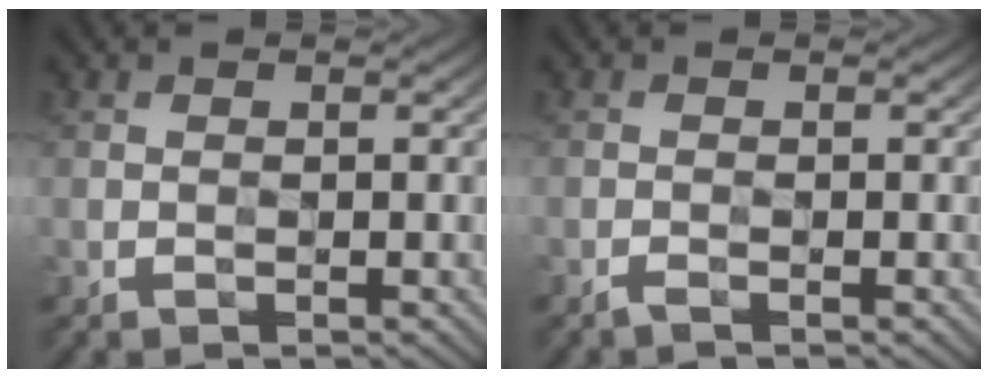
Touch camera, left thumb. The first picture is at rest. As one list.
[{"total": 0.9, "force": [-0.8, -0.4, 0.3], "torque": [-0.009, 0.004, -0.016]}]